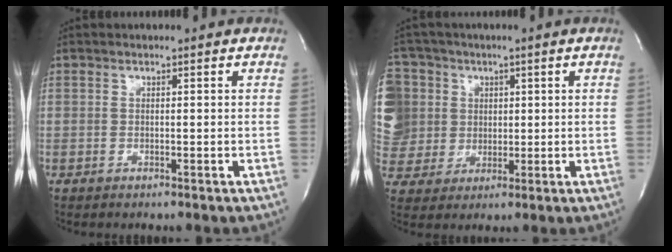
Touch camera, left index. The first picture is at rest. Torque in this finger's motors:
{"motor_torque": [1.75, -0.38, 0.69, 0.21]}